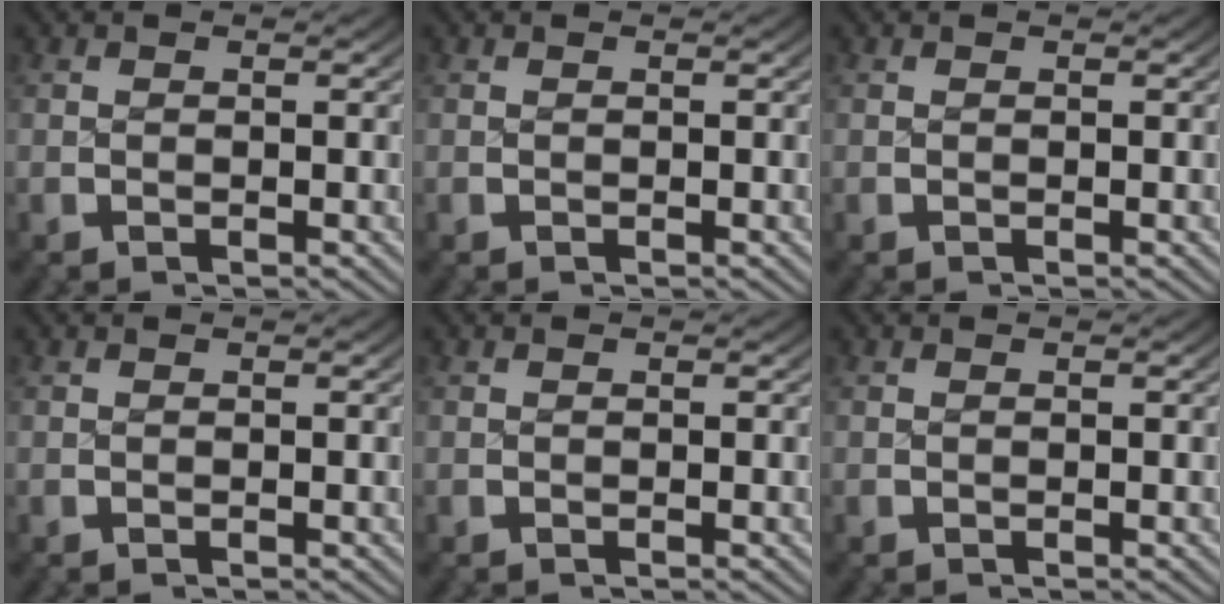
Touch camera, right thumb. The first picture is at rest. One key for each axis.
{"total": 0.0}
{"total": 0.0}
{"total": 0.0}
{"total": 0.0}
{"total": 0.0}